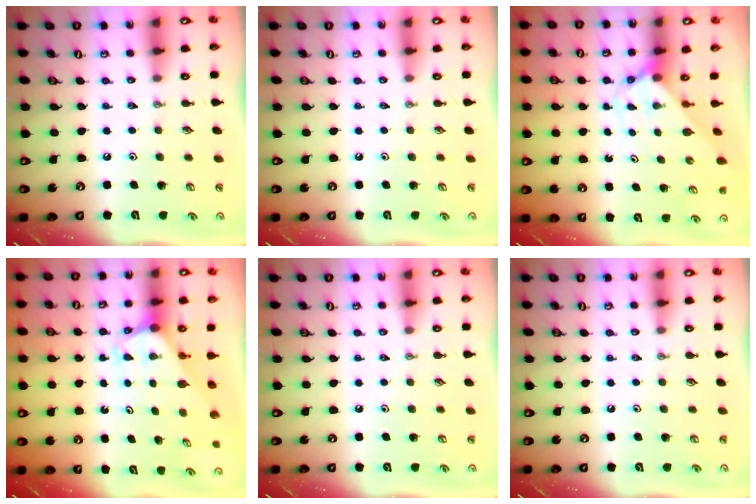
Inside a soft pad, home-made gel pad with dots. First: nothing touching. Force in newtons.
{"total": 0.0}
{"total": 2.4, "press": 2.4, "slide": 0.2}
{"total": 2.1, "press": 2.1, "slide": 0.1}
{"total": 0.0}
{"total": 0.0}